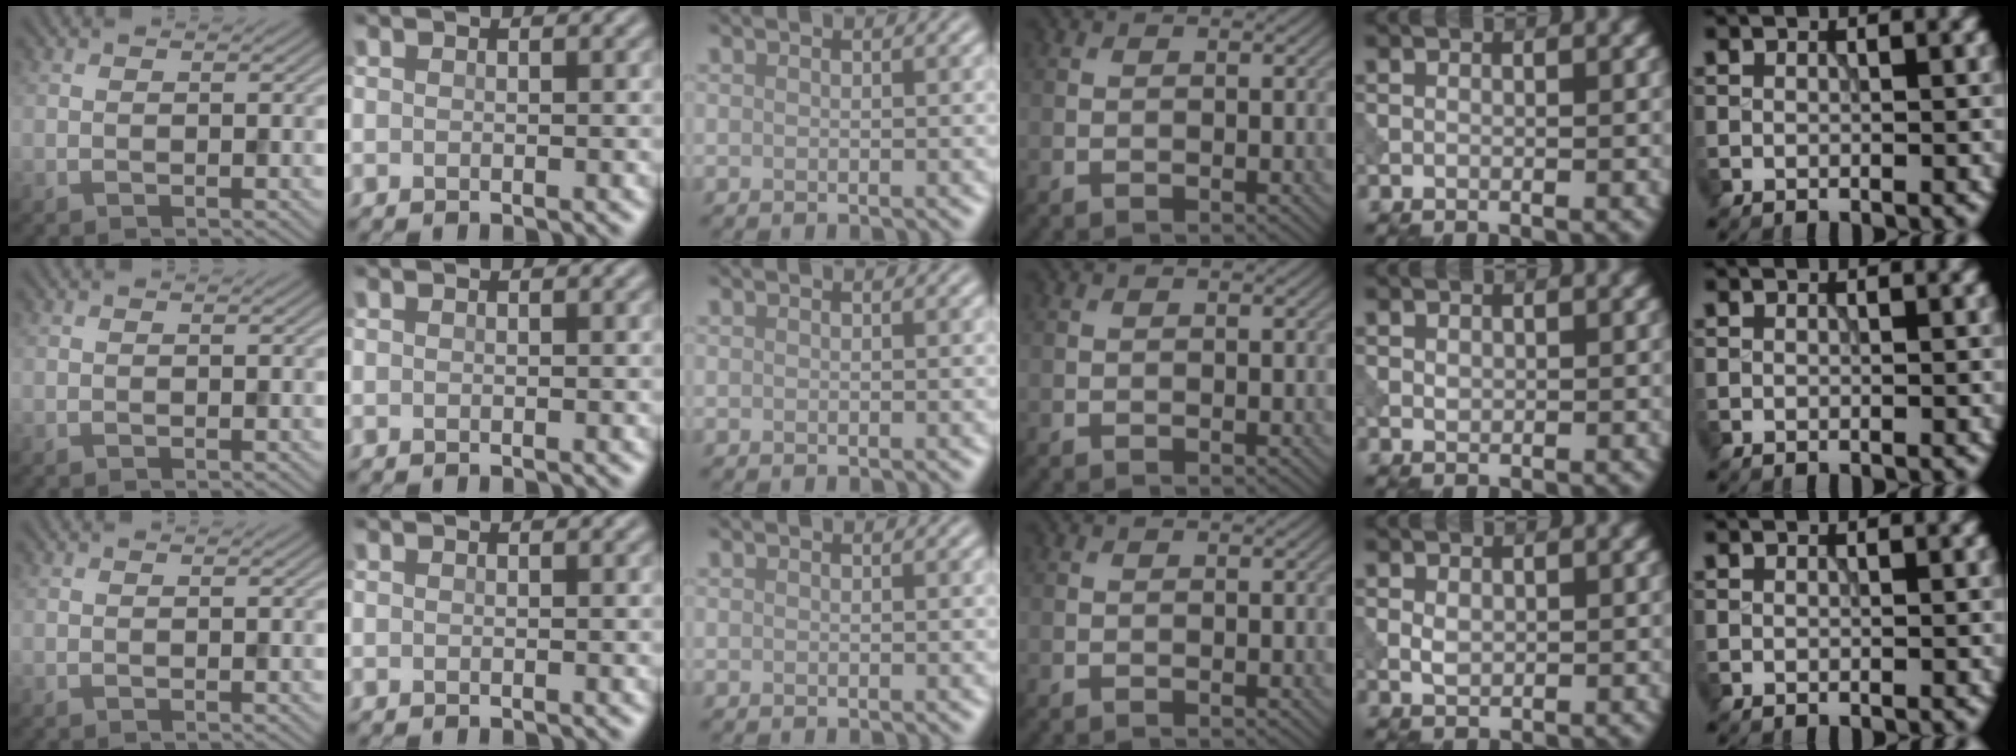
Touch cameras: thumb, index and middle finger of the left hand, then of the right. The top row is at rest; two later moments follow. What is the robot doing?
{"motion": "press", "object": "tv remote"}